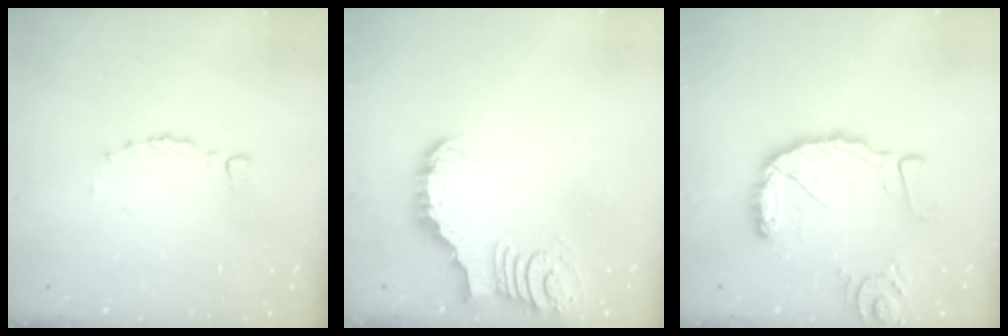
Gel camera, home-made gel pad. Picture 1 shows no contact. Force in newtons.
{"total": 3.4, "press": 3.4, "slide": 0.3}
{"total": 13.7, "press": 13.6, "slide": 1.3}